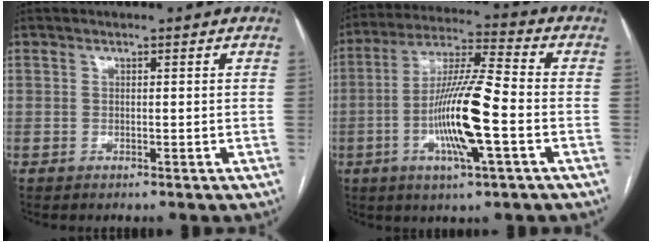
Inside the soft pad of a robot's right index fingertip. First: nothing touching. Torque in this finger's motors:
{"motor_torque": [2.03, -0.11, 0.46, 0.21]}